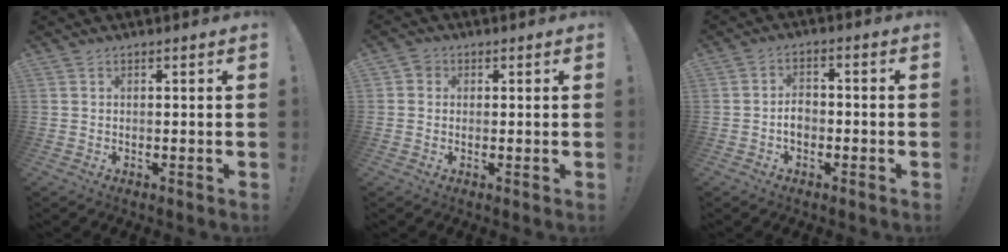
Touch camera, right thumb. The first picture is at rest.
{"total": 2.1, "force": [0.2, 2.0, 0.6], "torque": [-0.010, 0.003, 0.003]}
{"total": 4.4, "force": [-1.6, 3.0, 2.8], "torque": [-0.048, 0.003, -0.031]}